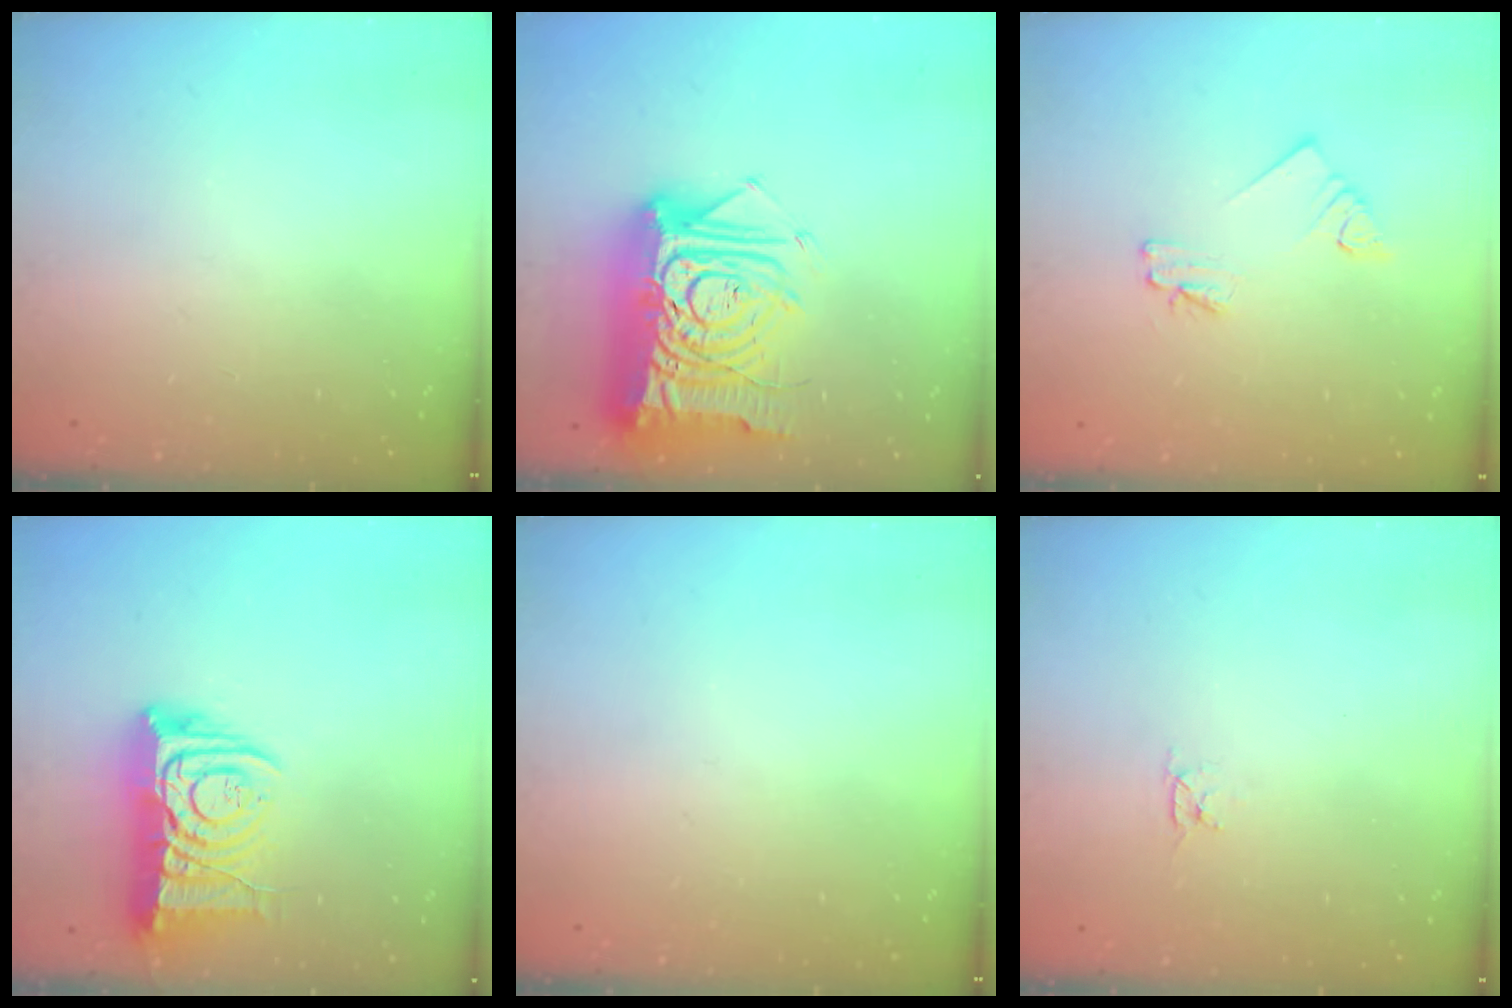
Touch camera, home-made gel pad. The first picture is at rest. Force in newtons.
{"total": 24.5, "press": 24.3, "slide": 2.7}
{"total": 2.3, "press": 2.3, "slide": 0.1}
{"total": 13.5, "press": 13.4, "slide": 1.5}
{"total": 0.0}
{"total": 2.8, "press": 2.8, "slide": 0.3}